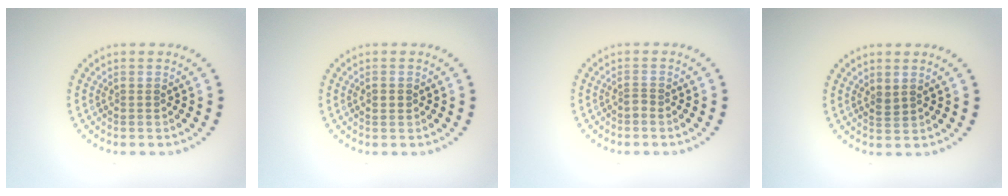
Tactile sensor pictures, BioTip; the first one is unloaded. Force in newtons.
{"total": 1.2, "press": 1.2, "slide": 0.2}
{"total": 0.9, "press": 0.5, "slide": 0.7}
{"total": 0.9, "press": 0.7, "slide": 0.6}